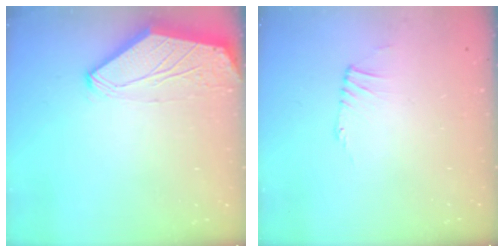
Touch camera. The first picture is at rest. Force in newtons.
{"total": 0.0}